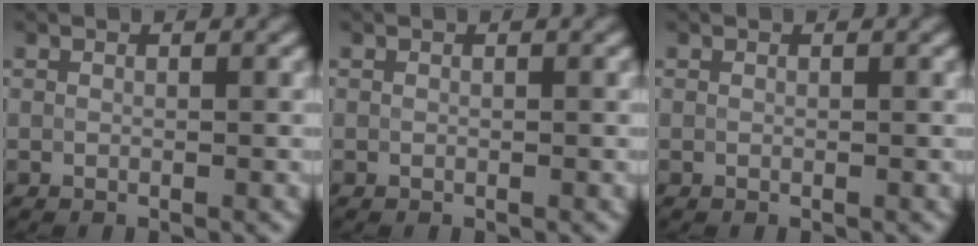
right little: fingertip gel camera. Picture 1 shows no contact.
{"total": 0.0}
{"total": 0.0}